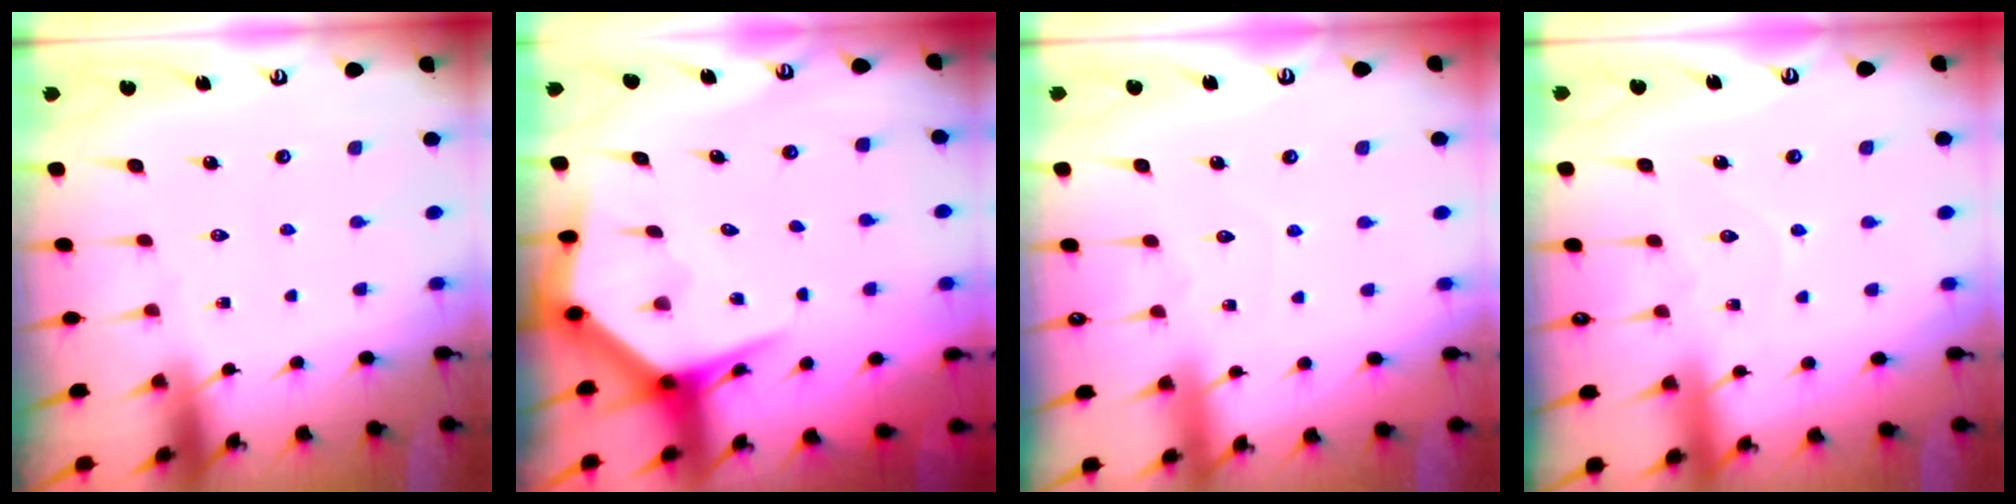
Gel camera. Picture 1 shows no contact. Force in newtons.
{"total": 5.2, "press": 5.1, "slide": 0.7}
{"total": 2.9, "press": 2.9, "slide": 0.3}
{"total": 5.3, "press": 5.3, "slide": 0.5}